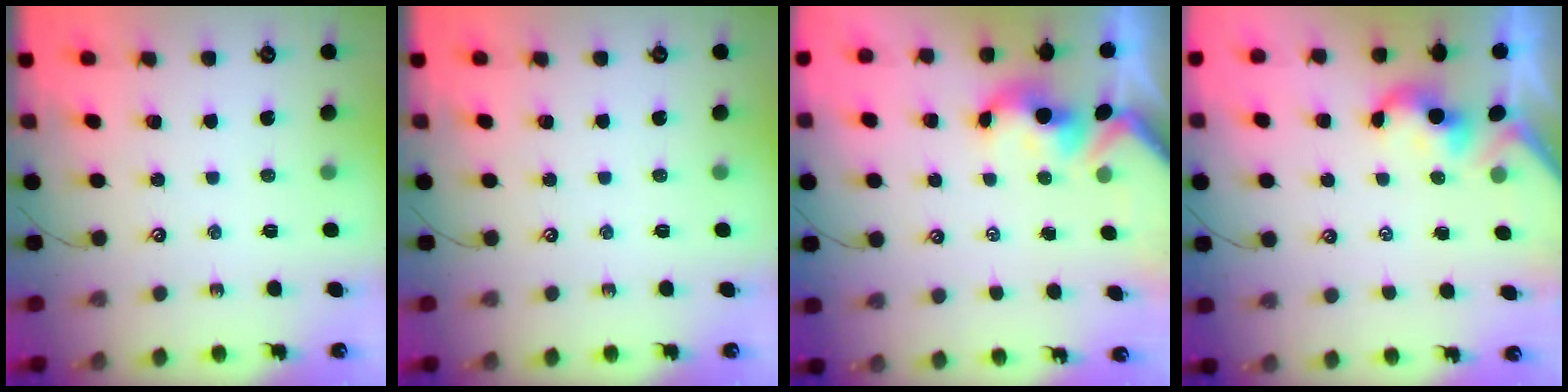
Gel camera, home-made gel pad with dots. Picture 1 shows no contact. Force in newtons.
{"total": 0.0}
{"total": 1.6, "press": 1.5, "slide": 0.7}
{"total": 0.6, "press": 0.6, "slide": 0.3}